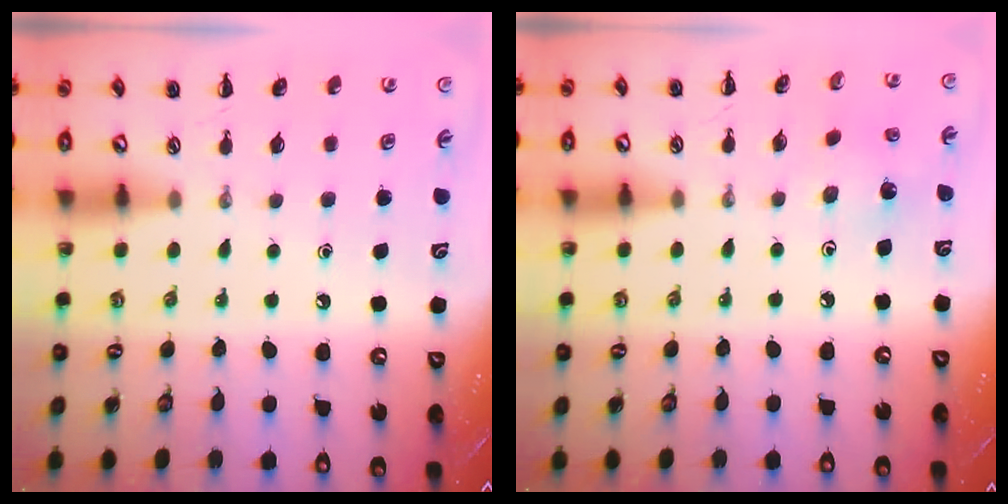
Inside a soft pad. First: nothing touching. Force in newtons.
{"total": 1.9, "press": 1.9, "slide": 0.6}